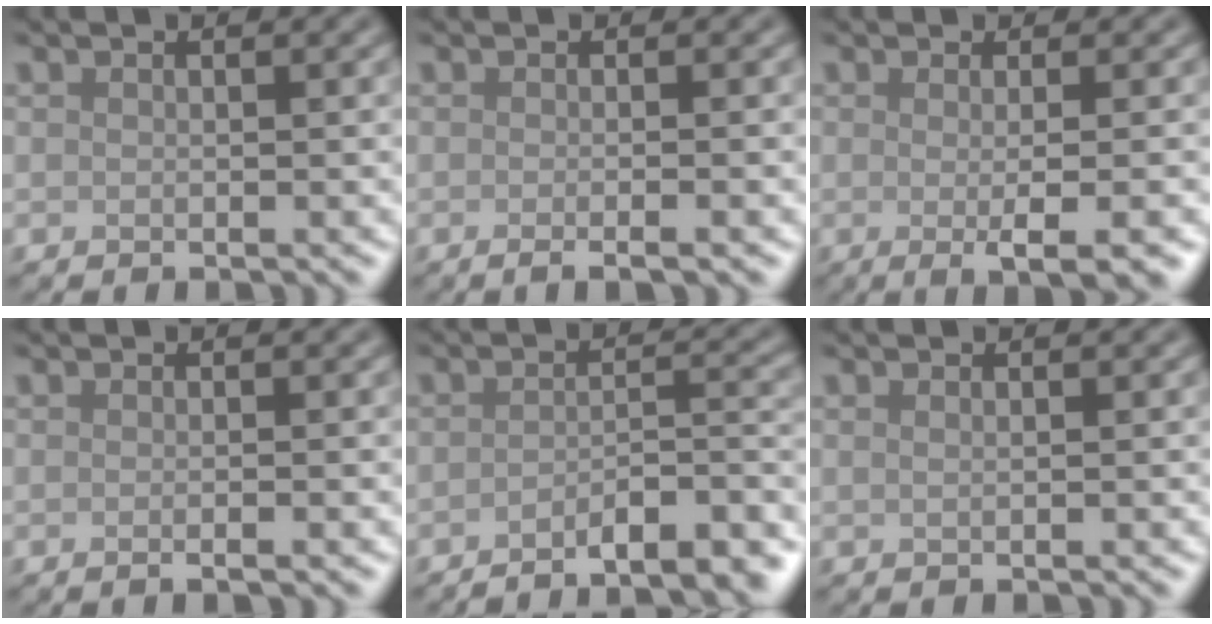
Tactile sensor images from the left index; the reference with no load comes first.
{"total": 2.5, "force": [-0.5, 0.9, 2.2], "torque": [-0.011, -0.001, -0.015]}
{"total": 4.1, "force": [-0.7, 0.9, 4.0], "torque": [-0.054, -0.003, -0.010]}
{"total": 1.4, "force": [-0.3, 0.5, 1.3], "torque": [-0.010, -0.005, -0.008]}
{"total": 7.4, "force": [-5.6, 1.6, 4.6], "torque": [-0.047, 0.012, -0.082]}
{"total": 0.9, "force": [0.4, 0.5, 0.7], "torque": [-0.007, -0.002, -0.002]}